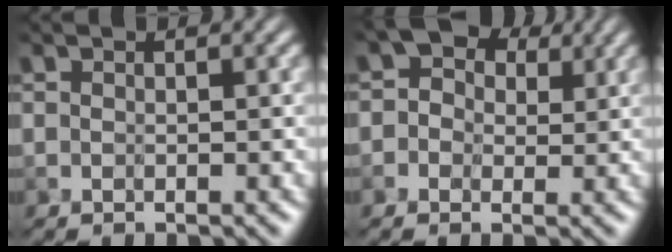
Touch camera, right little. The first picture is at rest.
{"total": 3.8, "force": [1.2, 3.0, 2.0], "torque": [-0.019, 0.008, 0.001]}